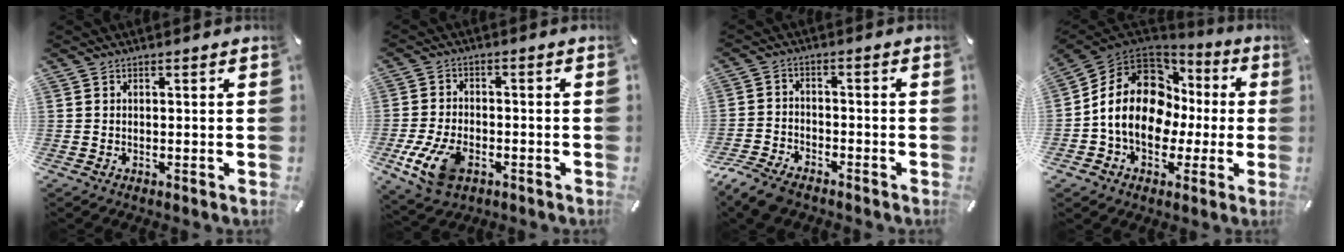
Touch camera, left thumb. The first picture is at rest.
{"total": 10.3, "force": [-4.1, 6.5, 6.9], "torque": [-0.156, 0.005, -0.072]}
{"total": 6.4, "force": [-5.2, 2.9, 2.3], "torque": [-0.062, 0.019, -0.105]}
{"total": 17.4, "force": [0.9, 13.5, 10.8], "torque": [-0.221, 0.006, 0.021]}